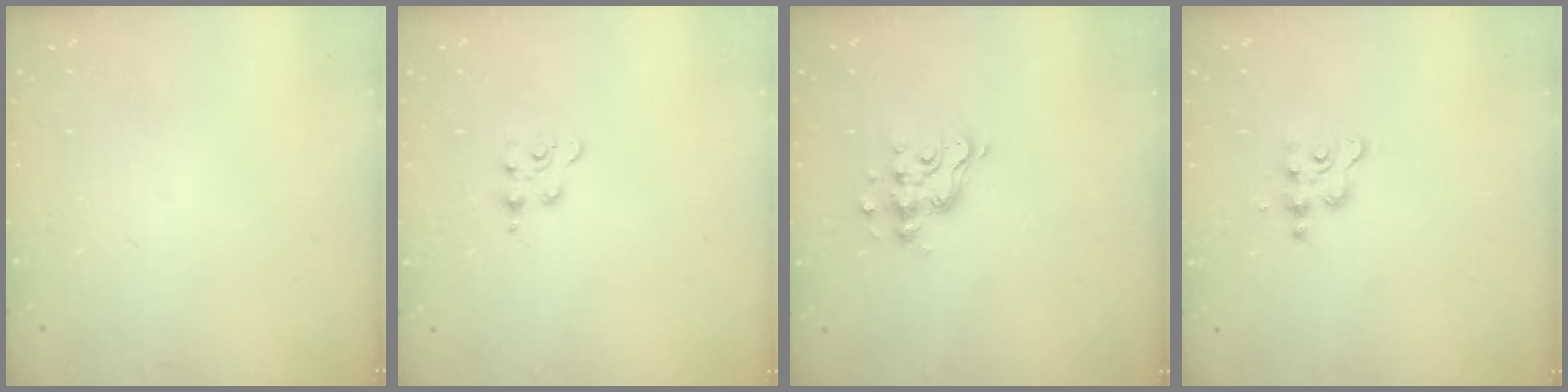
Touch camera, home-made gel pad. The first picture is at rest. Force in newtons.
{"total": 2.9, "press": 2.9, "slide": 0.4}
{"total": 8.8, "press": 8.8, "slide": 0.7}
{"total": 2.1, "press": 2.0, "slide": 0.4}